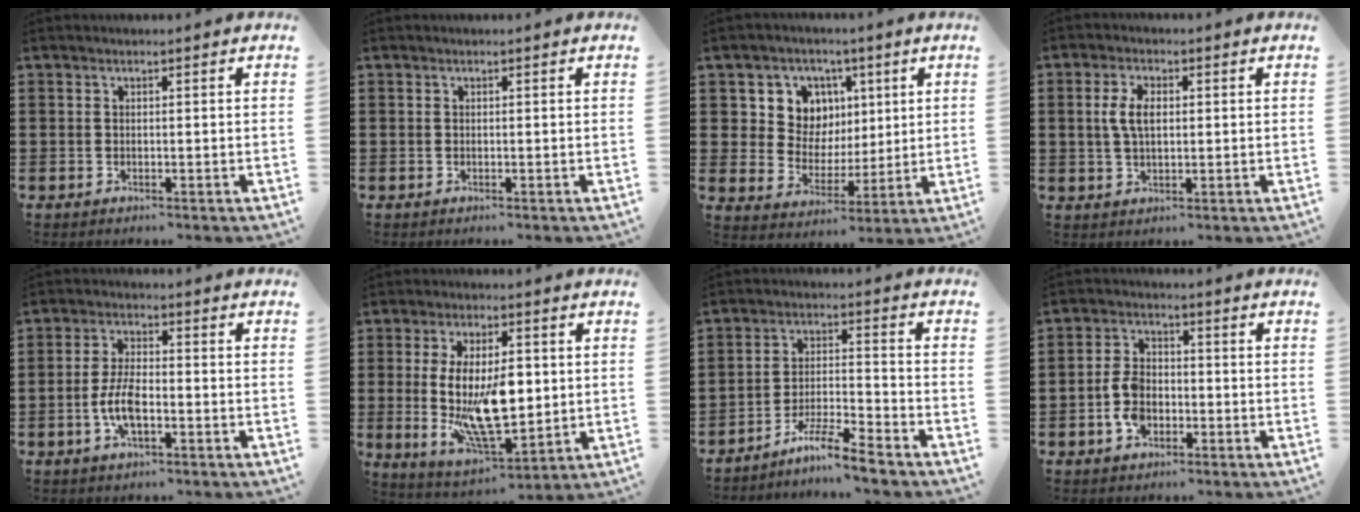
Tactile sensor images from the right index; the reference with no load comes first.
{"total": 0.0}
{"total": 8.3, "force": [3.0, 7.5, 2.1], "torque": [-0.070, -0.003, 0.057]}
{"total": 4.6, "force": [0.6, 2.3, 3.9], "torque": [-0.089, 0.008, 0.007]}
{"total": 6.2, "force": [-1.7, 2.6, 5.3], "torque": [-0.126, -0.002, -0.040]}
{"total": 13.1, "force": [0.3, 5.9, 11.7], "torque": [-0.214, -0.017, 0.007]}
{"total": 6.6, "force": [-5.8, -0.1, 3.0], "torque": [-0.064, -0.004, -0.113]}
{"total": 5.9, "force": [-1.9, 3.9, 4.0], "torque": [-0.101, 0.003, -0.040]}